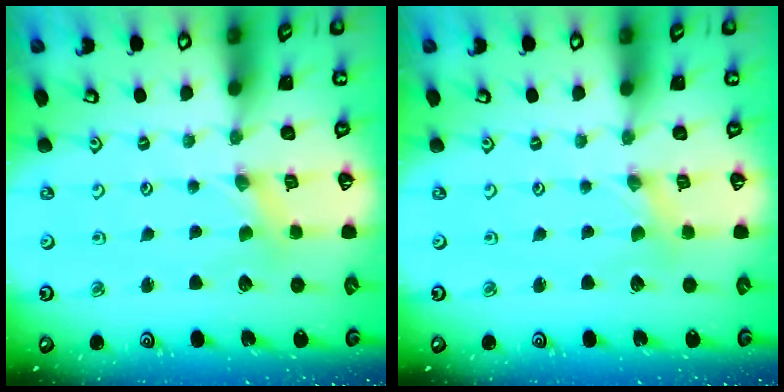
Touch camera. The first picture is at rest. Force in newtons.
{"total": 0.0}